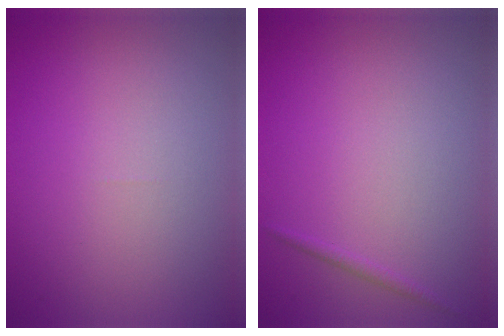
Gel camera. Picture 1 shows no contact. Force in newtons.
{"total": 0.6, "press": 0.6, "slide": 0.0}